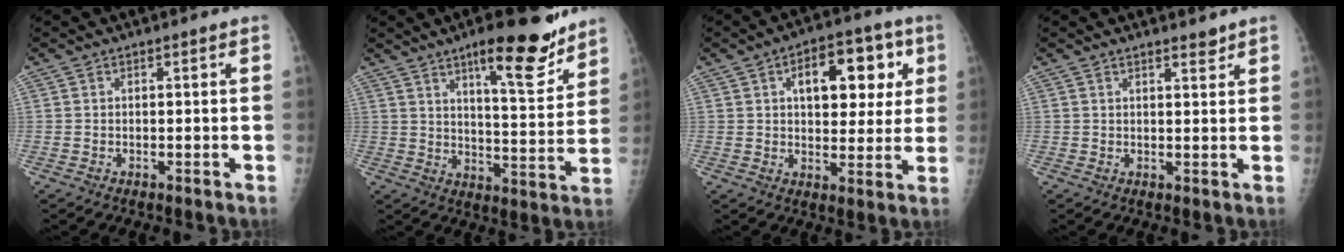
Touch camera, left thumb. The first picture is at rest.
{"total": 14.8, "force": [10.0, 3.7, 10.4], "torque": [-0.121, -0.065, 0.150]}
{"total": 14.1, "force": [4.8, 7.9, 10.6], "torque": [-0.096, 0.008, 0.068]}
{"total": 1.7, "force": [1.5, 0.4, 0.8], "torque": [-0.008, -0.011, 0.022]}